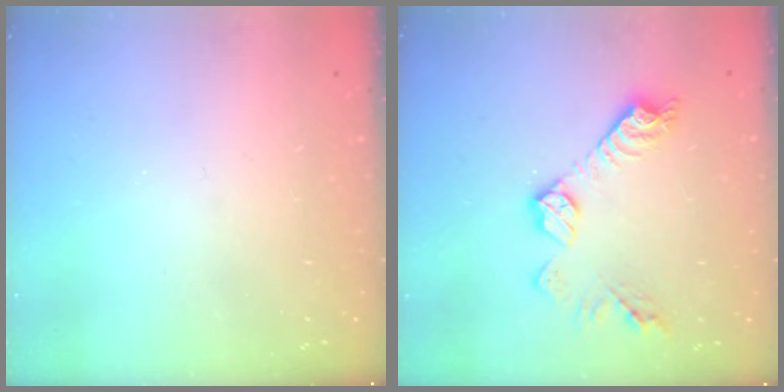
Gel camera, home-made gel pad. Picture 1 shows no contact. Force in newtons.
{"total": 10.7, "press": 10.7, "slide": 0.4}